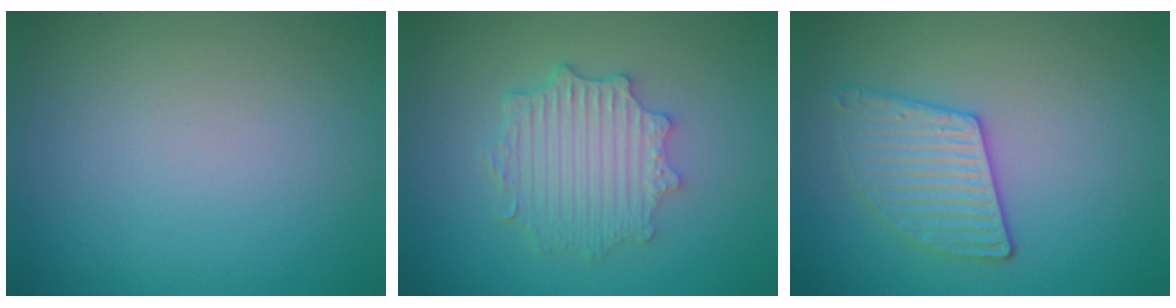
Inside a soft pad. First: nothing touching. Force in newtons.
{"total": 4.5, "press": 3.6, "slide": 2.8}
{"total": 2.9, "press": 2.9, "slide": 0.6}